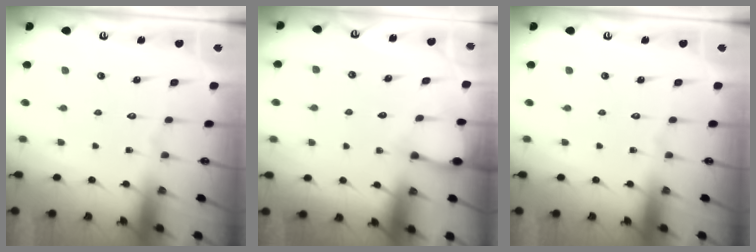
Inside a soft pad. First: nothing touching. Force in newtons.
{"total": 5.5, "press": 5.5, "slide": 0.2}
{"total": 0.0}